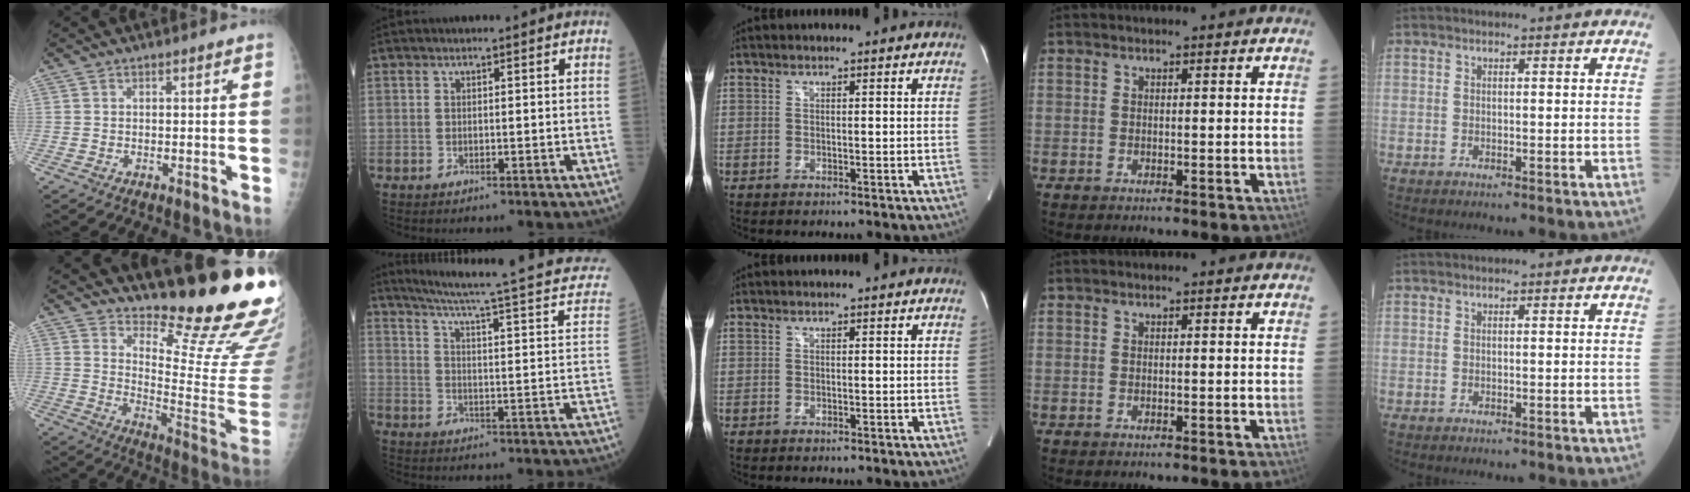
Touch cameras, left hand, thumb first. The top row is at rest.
{"thumb": {"total": 20.1, "force": [16.8, 2.8, 10.7], "torque": [-0.119, -0.181, 0.231]}, "index": {"total": 19.4, "force": [16.2, 0.7, 10.7], "torque": [-0.157, -0.044, 0.190]}}